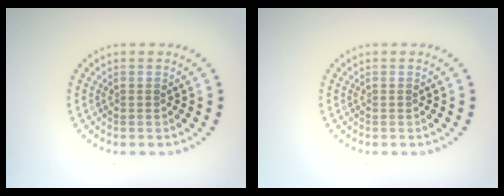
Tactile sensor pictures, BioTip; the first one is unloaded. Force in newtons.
{"total": 0.0}